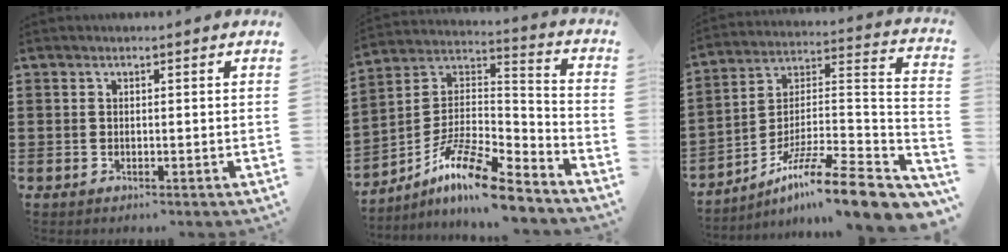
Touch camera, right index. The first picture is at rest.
{"total": 11.7, "force": [-9.3, 1.9, 6.8], "torque": [-0.130, 0.014, -0.184]}
{"total": 12.7, "force": [-9.0, 1.4, 8.8], "torque": [-0.138, 0.009, -0.165]}